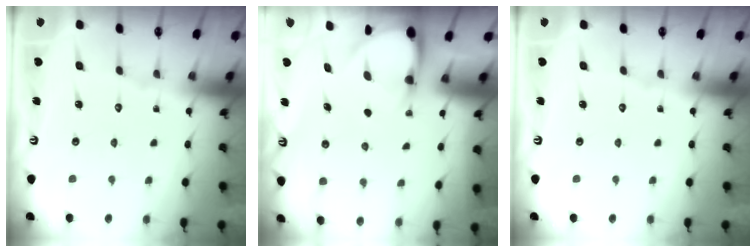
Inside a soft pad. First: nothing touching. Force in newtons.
{"total": 4.1, "press": 4.1, "slide": 0.2}
{"total": 0.0}